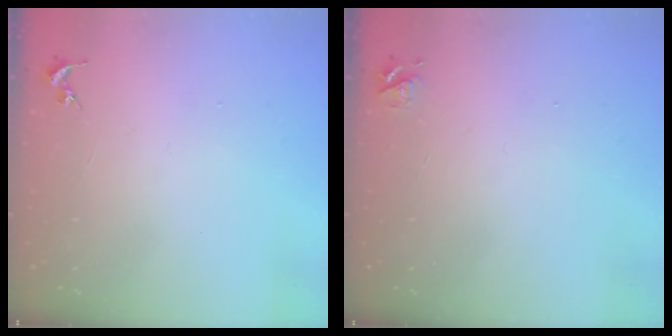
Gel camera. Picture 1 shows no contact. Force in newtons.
{"total": 4.7, "press": 4.7, "slide": 0.6}